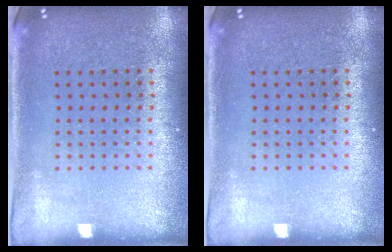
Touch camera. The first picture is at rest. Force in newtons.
{"total": 0.0}